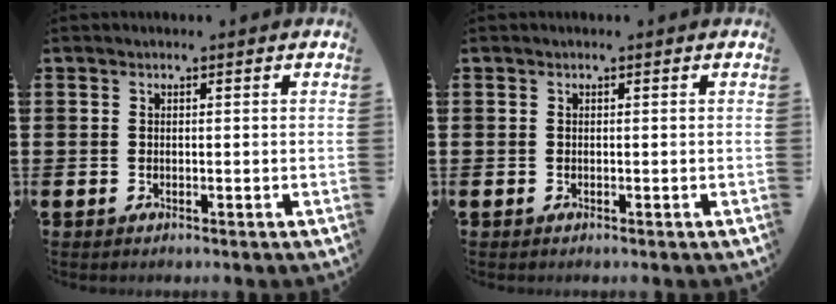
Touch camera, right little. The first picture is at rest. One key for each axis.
{"total": 0.0}